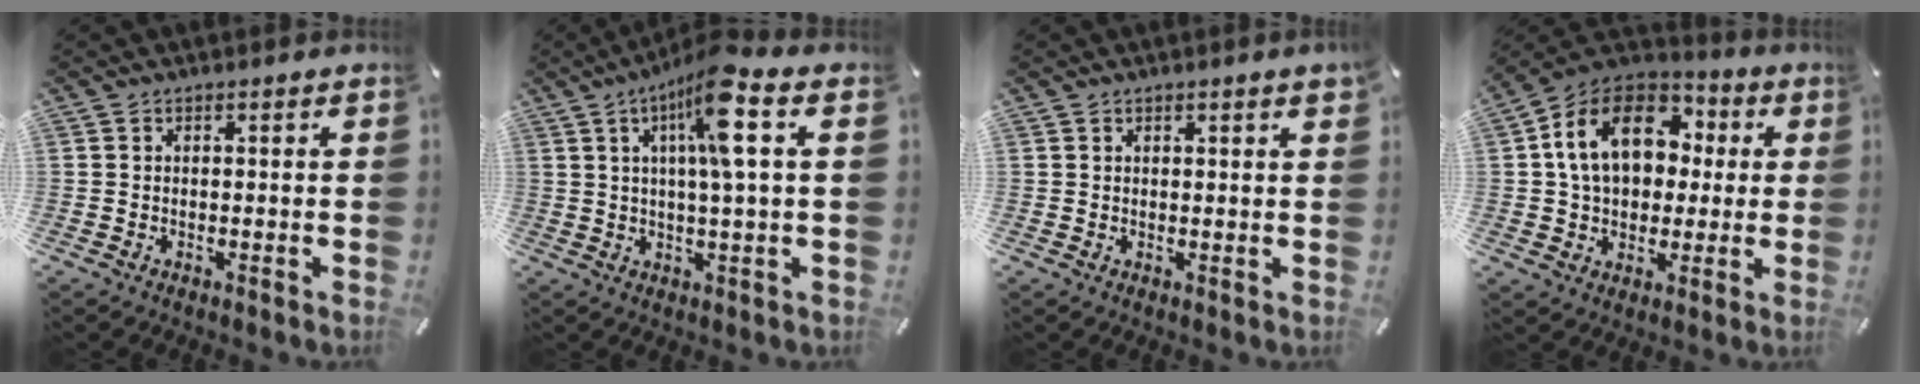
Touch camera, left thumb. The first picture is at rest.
{"total": 12.1, "force": [4.2, 1.7, 11.3], "torque": [-0.199, -0.001, 0.067]}
{"total": 0.9, "force": [0.7, 0.2, 0.5], "torque": [-0.009, -0.001, 0.013]}
{"total": 16.9, "force": [2.9, 13.1, 10.3], "torque": [-0.203, 0.010, 0.051]}